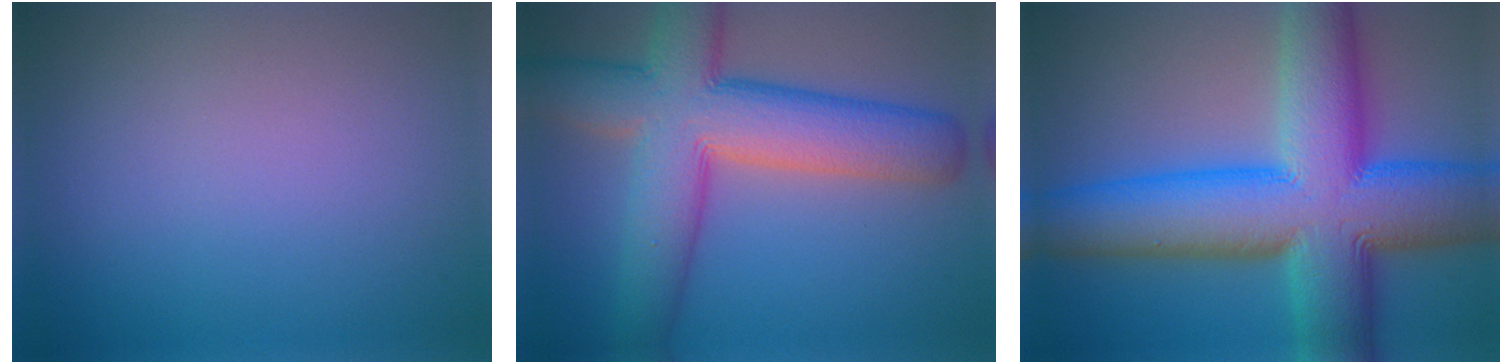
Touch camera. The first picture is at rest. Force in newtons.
{"total": 11.1, "press": 11.1, "slide": 0.4}
{"total": 15.4, "press": 15.4, "slide": 0.3}